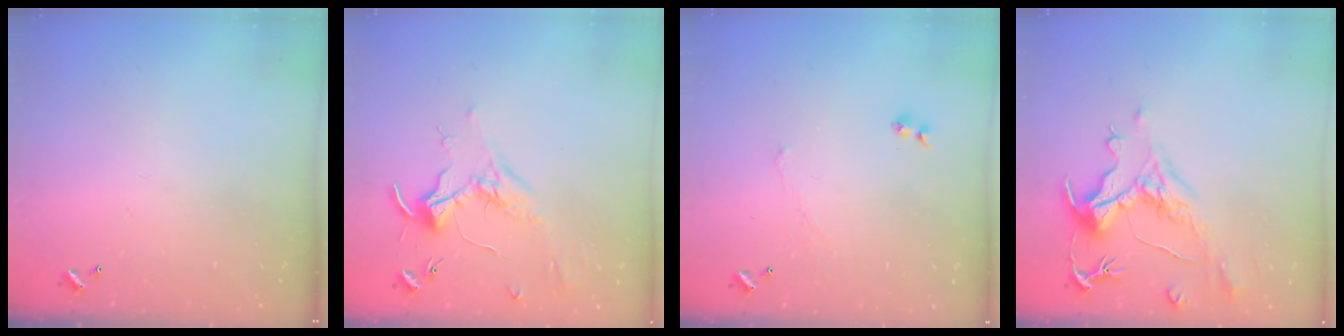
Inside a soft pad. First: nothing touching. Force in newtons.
{"total": 1.7, "press": 1.6, "slide": 0.7}
{"total": 1.5, "press": 1.4, "slide": 0.6}
{"total": 1.4, "press": 0.2, "slide": 1.4}